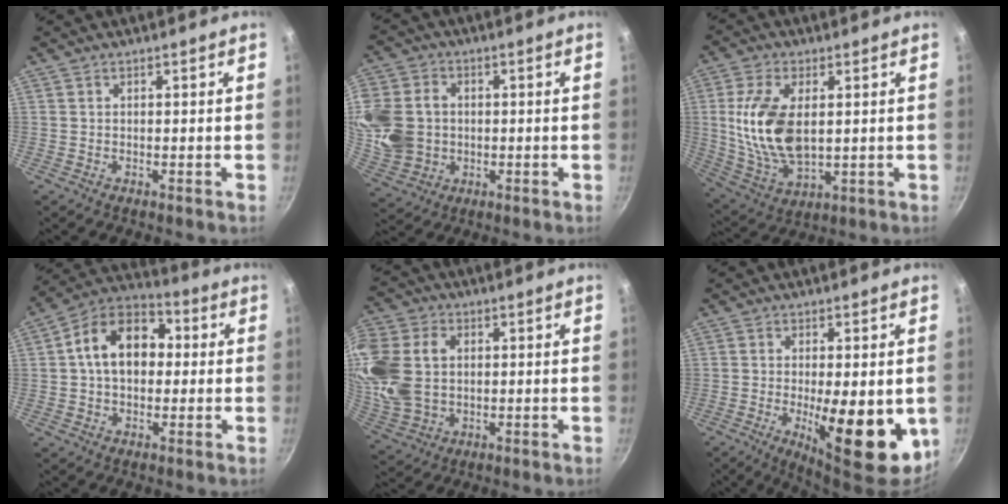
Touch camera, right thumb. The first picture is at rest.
{"total": 16.9, "force": [0.6, 14.1, 9.4], "torque": [-0.203, 0.009, 0.018]}
{"total": 15.1, "force": [1.9, 8.3, 12.5], "torque": [-0.235, -0.011, 0.046]}
{"total": 14.5, "force": [1.5, 10.1, 10.3], "torque": [-0.130, 0.033, 0.002]}
{"total": 18.7, "force": [2.4, 14.0, 12.1], "torque": [-0.271, 0.006, 0.052]}
{"total": 14.5, "force": [-2.8, 4.8, 13.4], "torque": [-0.173, -0.007, -0.027]}